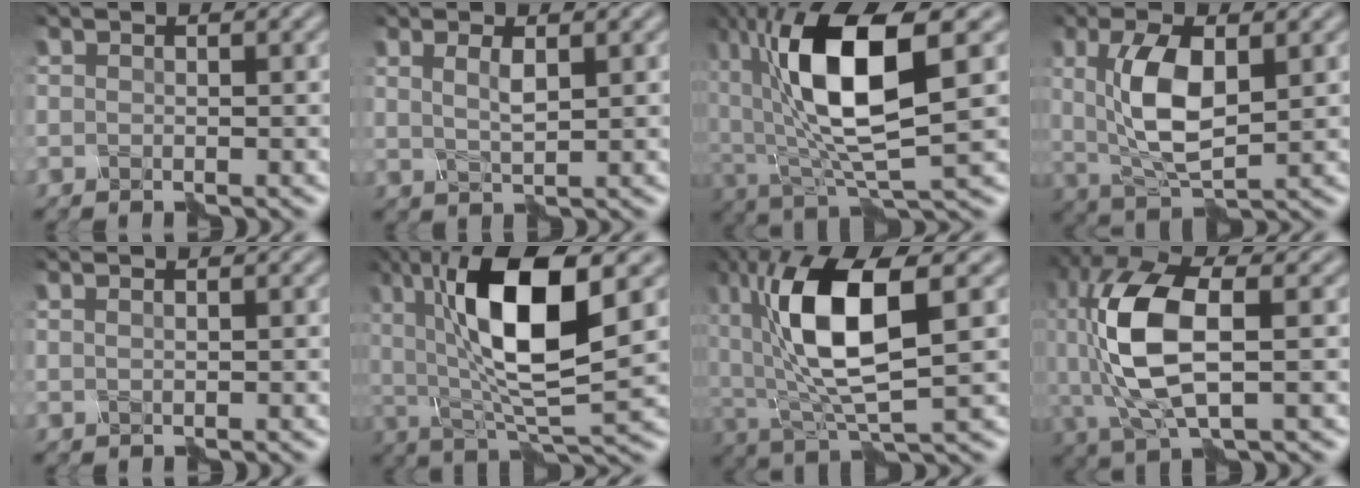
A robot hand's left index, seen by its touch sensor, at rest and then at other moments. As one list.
[{"total": 1.7, "force": [0.7, 0.3, 1.6], "torque": [-0.039, 0.002, 0.018]}, {"total": 12.1, "force": [1.7, 4.8, 11.0], "torque": [-0.206, 0.000, 0.034]}, {"total": 6.6, "force": [0.8, 2.7, 6.0], "torque": [-0.128, 0.001, 0.018]}, {"total": 0.6, "force": [0.5, 0.2, 0.4], "torque": [-0.005, 0.001, 0.005]}, {"total": 11.9, "force": [2.4, 3.7, 11.1], "torque": [-0.198, 0.006, 0.045]}, {"total": 10.7, "force": [1.7, 4.2, 9.7], "torque": [-0.198, 0.004, 0.035]}, {"total": 9.6, "force": [-0.3, 4.1, 8.6], "torque": [-0.203, 0.010, -0.003]}]